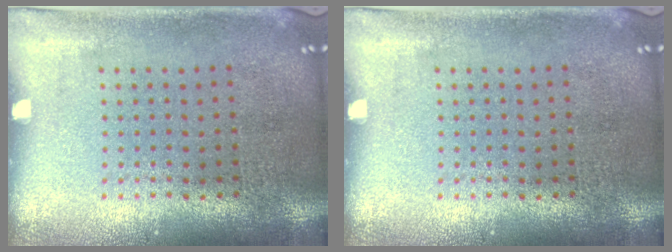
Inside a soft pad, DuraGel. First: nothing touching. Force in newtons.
{"total": 0.0}